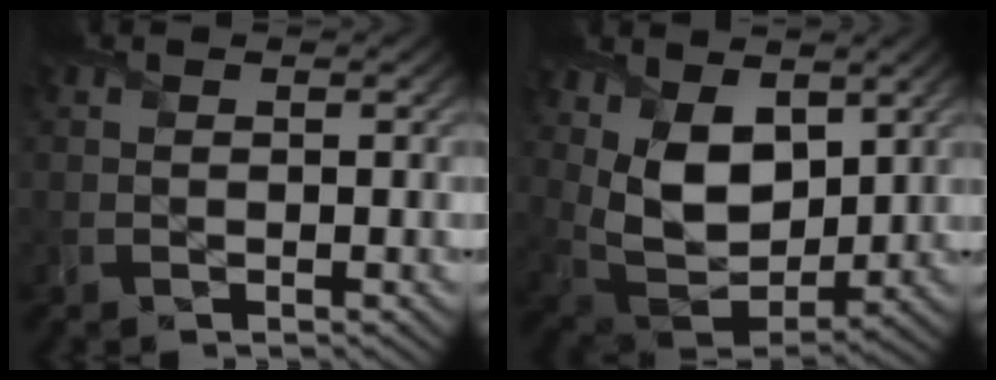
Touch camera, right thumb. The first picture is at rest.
{"total": 10.4, "force": [3.9, 6.3, 7.2], "torque": [-0.175, -0.011, 0.075]}